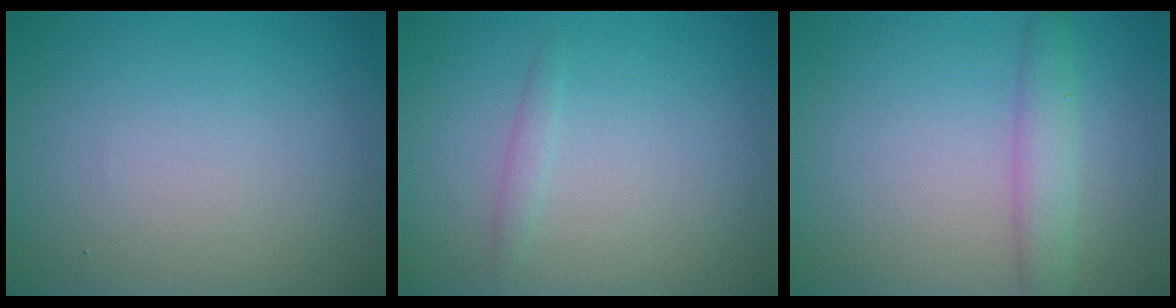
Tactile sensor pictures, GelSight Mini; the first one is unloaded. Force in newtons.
{"total": 0.9, "press": 0.9, "slide": 0.0}
{"total": 2.7, "press": 2.7, "slide": 0.2}